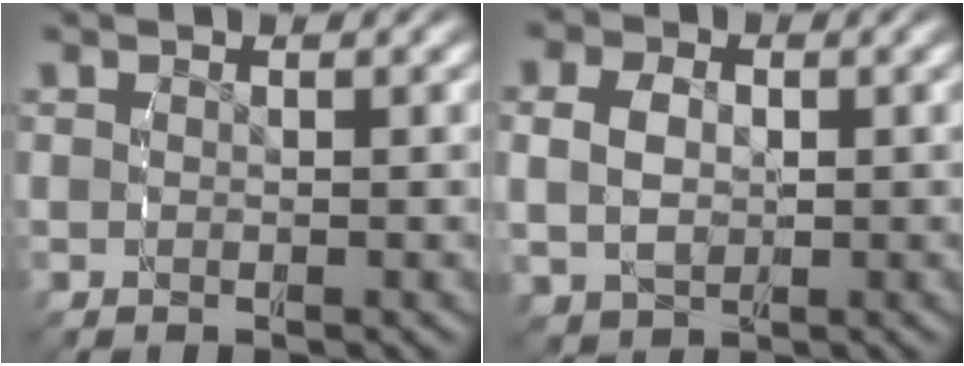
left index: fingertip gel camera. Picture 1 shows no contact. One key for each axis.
{"total": 4.0, "fx": 0.3, "fy": 3.2, "fz": 2.4, "tx": -0.057, "ty": -0.016, "tz": 0.018}